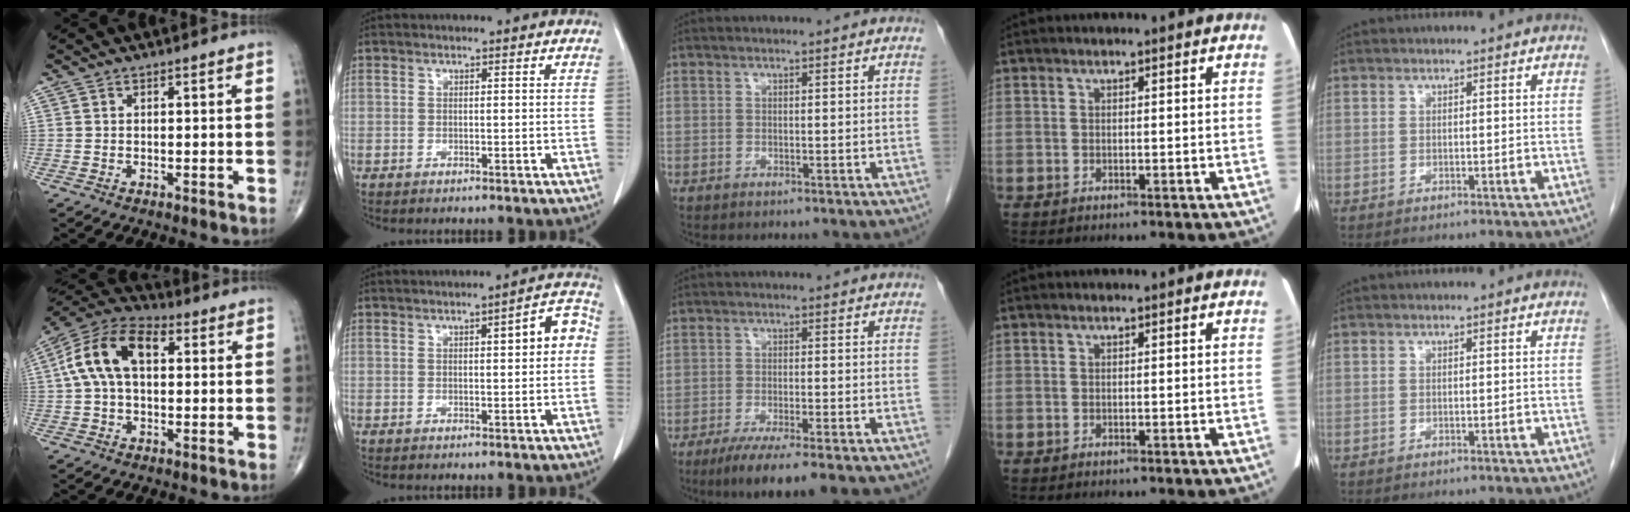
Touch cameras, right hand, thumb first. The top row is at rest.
{"thumb": {"total": 13.4, "force": [2.3, 7.8, 10.6], "torque": [-0.206, 0.037, 0.032]}, "index": {"total": 5.0, "force": [0.6, 1.2, 4.8], "torque": [-0.059, 0.020, 0.004]}, "middle": {"total": 9.9, "force": [-7.4, 1.0, 6.5], "torque": [-0.089, -0.018, -0.108]}}